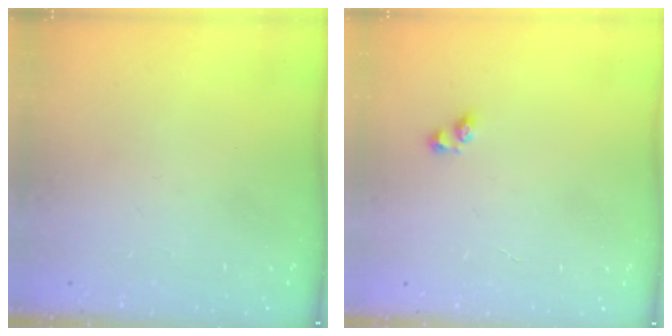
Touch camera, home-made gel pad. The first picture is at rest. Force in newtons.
{"total": 2.2, "press": 1.9, "slide": 1.1}